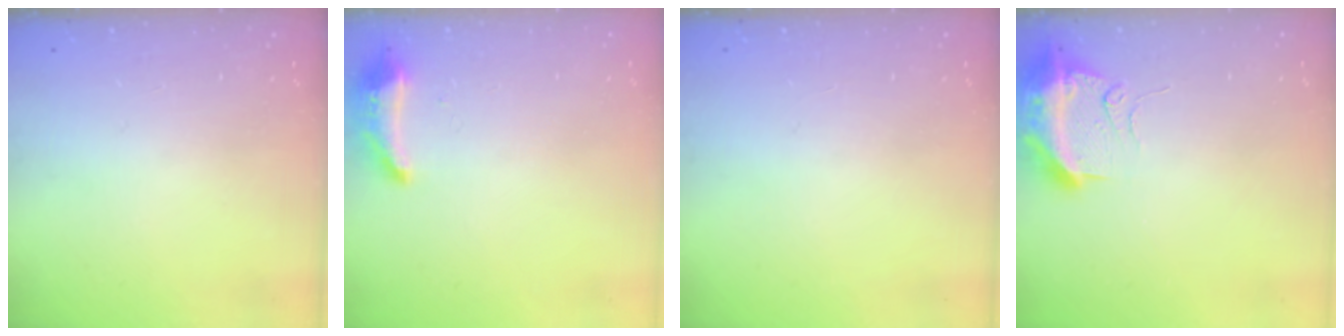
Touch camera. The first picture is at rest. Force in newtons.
{"total": 10.1, "press": 9.0, "slide": 4.6}
{"total": 0.0}
{"total": 12.1, "press": 12.1, "slide": 1.3}